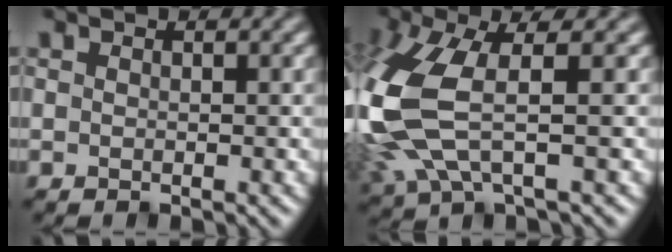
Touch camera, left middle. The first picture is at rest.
{"total": 8.7, "force": [-0.1, 3.6, 7.9], "torque": [-0.224, -0.012, -0.005]}